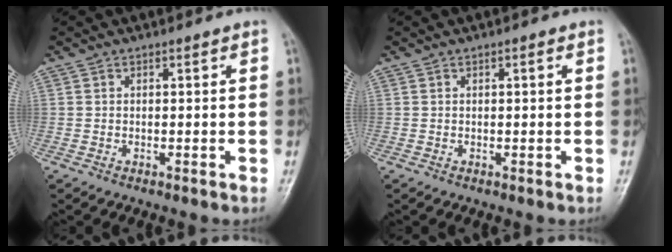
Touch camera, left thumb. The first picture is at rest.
{"total": 0.6, "force": [0.2, 0.1, 0.6], "torque": [-0.011, 0.001, 0.002]}